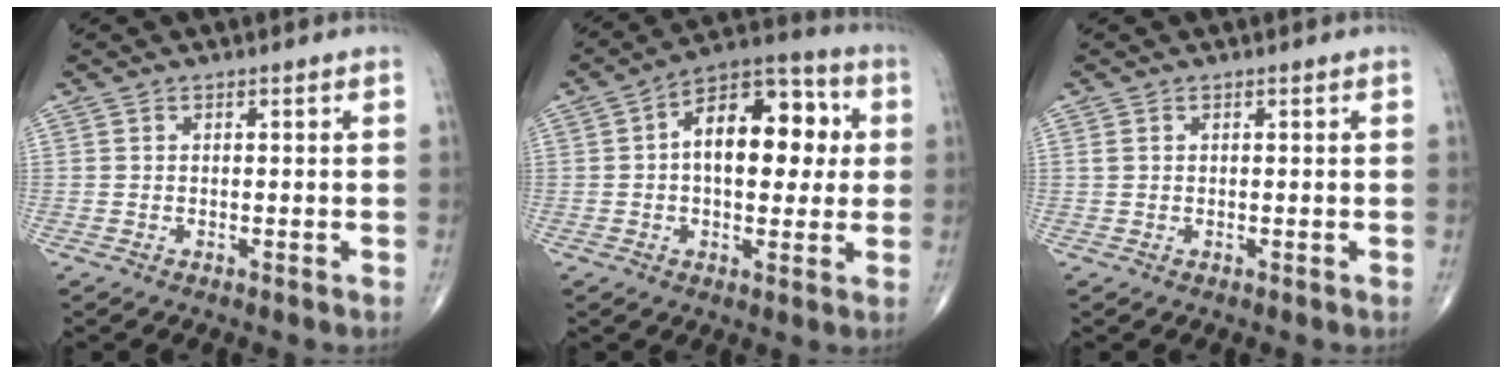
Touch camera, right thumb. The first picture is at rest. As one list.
[{"total": 16.0, "force": [2.1, 8.9, 13.1], "torque": [-0.163, 0.027, 0.023]}, {"total": 0.6, "force": [0.2, 0.5, 0.4], "torque": [-0.010, 0.006, 0.006]}]